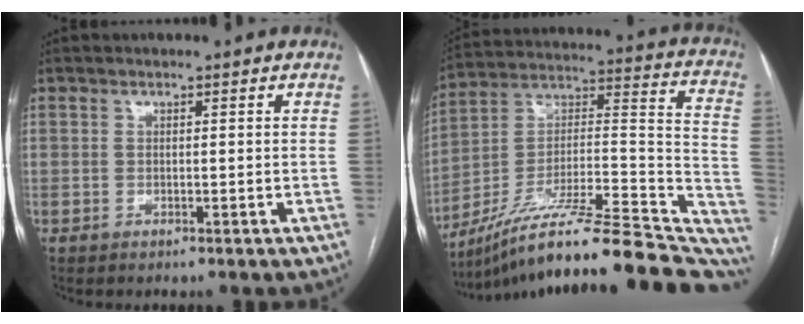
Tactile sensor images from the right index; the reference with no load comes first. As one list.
[{"total": 32.1, "force": [-26.6, 4.9, 17.2], "torque": [-0.182, 0.013, -0.396]}]